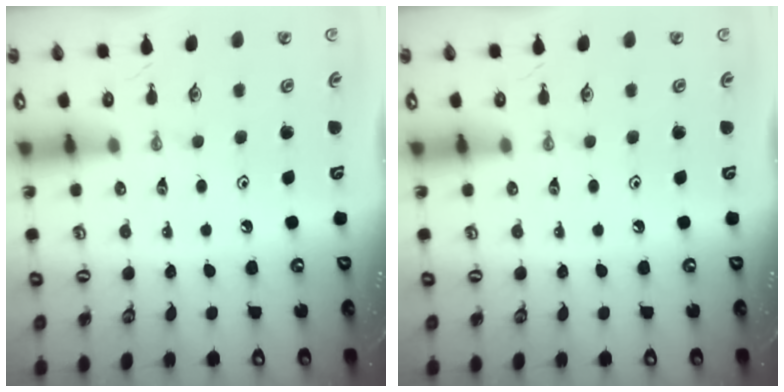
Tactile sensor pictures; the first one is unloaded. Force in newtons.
{"total": 0.0}